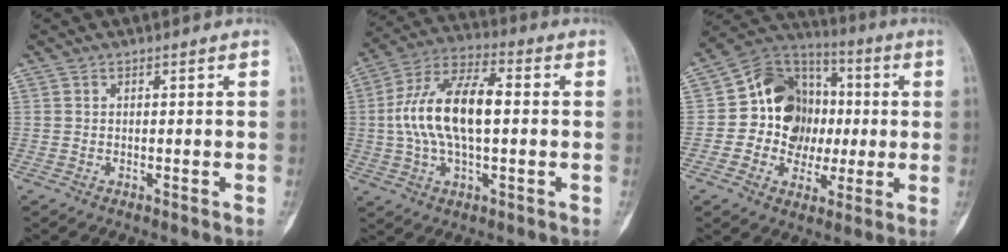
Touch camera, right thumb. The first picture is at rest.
{"total": 16.2, "force": [0.6, 7.7, 14.3], "torque": [-0.274, 0.028, 0.005]}
{"total": 16.6, "force": [0.3, 14.1, 8.9], "torque": [-0.082, 0.029, 0.002]}